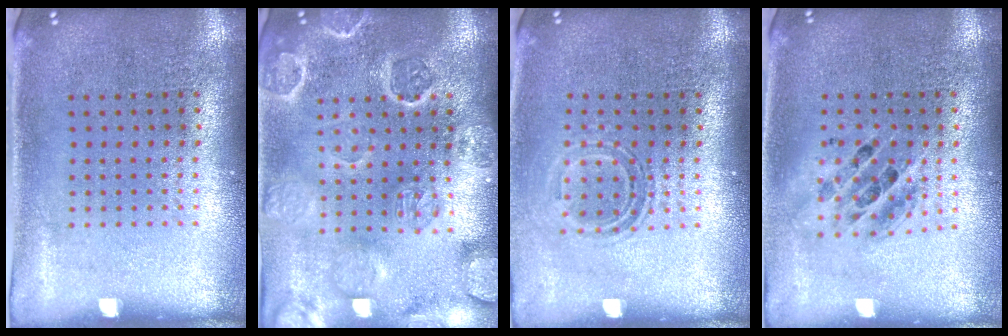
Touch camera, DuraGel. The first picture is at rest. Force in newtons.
{"total": 3.3, "press": 3.1, "slide": 1.1}
{"total": 1.4, "press": 1.0, "slide": 1.0}
{"total": 1.5, "press": 1.3, "slide": 0.7}